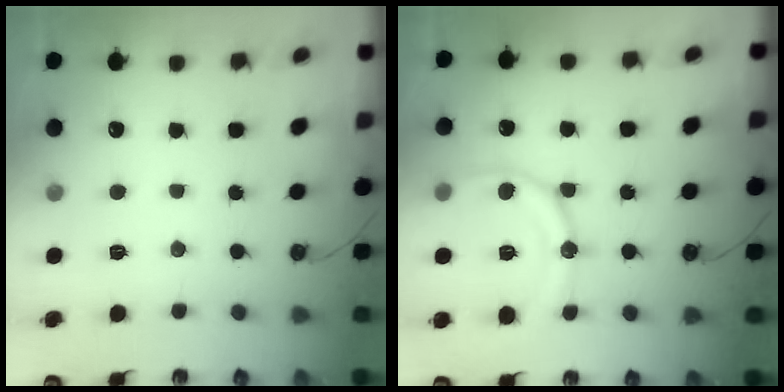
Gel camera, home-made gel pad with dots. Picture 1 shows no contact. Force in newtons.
{"total": 13.8, "press": 13.7, "slide": 1.6}